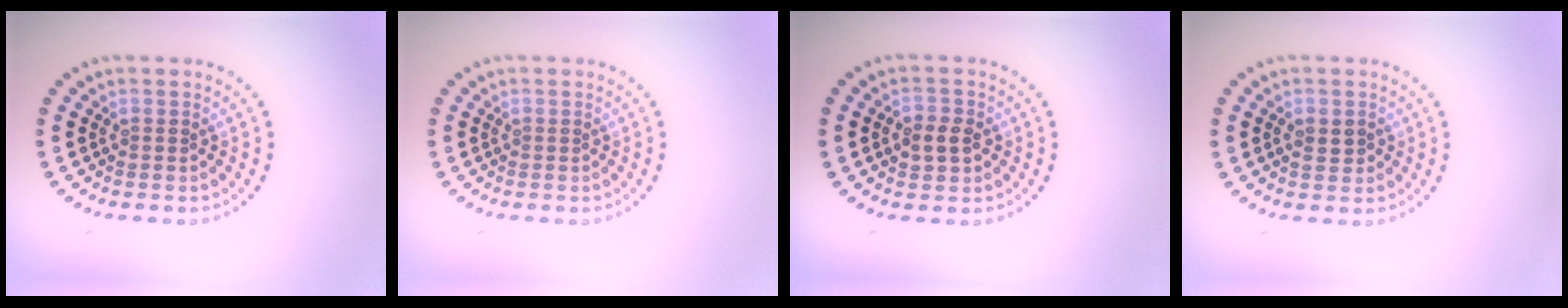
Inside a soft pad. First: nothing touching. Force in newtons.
{"total": 0.0}
{"total": 2.4, "press": 2.4, "slide": 0.3}
{"total": 1.3, "press": 1.3, "slide": 0.1}